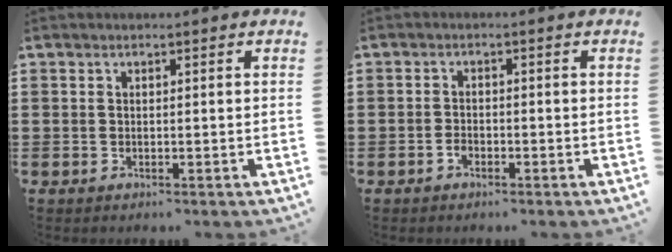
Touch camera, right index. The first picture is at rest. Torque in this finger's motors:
{"motor_torque": [1.52, 0.62, 0.22, 0.01]}